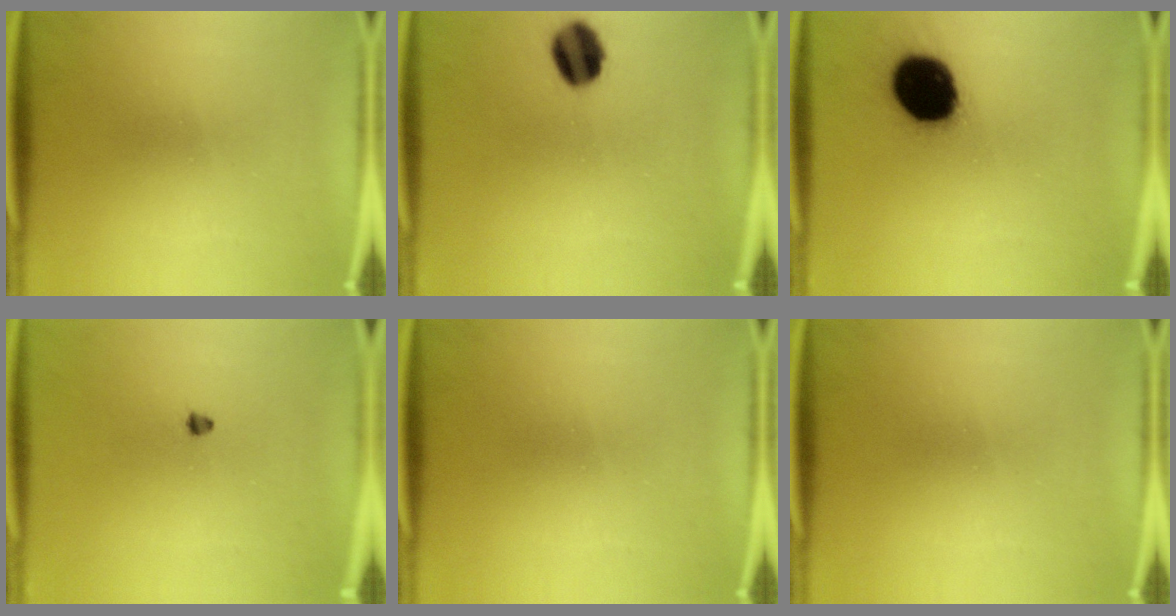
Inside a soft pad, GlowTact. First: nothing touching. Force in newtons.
{"total": 9.3}
{"total": 18.9}
{"total": 1.1}
{"total": 0.0}
{"total": 0.0}